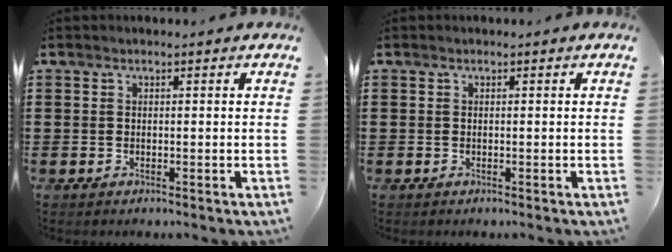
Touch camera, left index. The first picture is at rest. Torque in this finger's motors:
{"motor_torque": [-0.01, 0.01, -0.01, 0.00]}